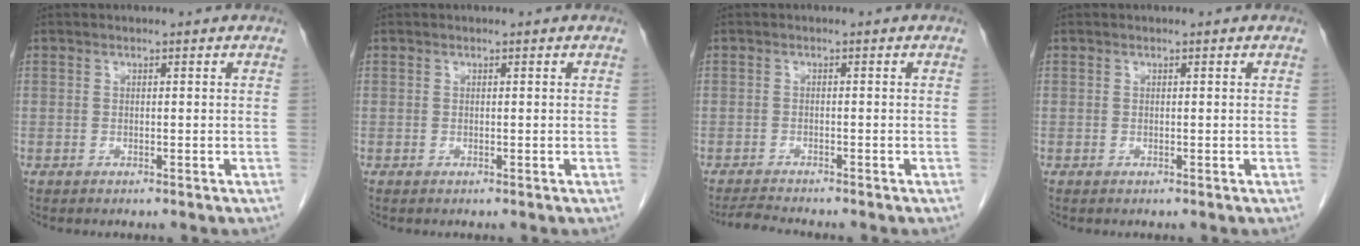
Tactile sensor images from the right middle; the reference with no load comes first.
{"total": 0.0}
{"total": 2.6, "force": [-2.5, -0.5, 0.4], "torque": [-0.017, -0.018, -0.045]}
{"total": 0.0}